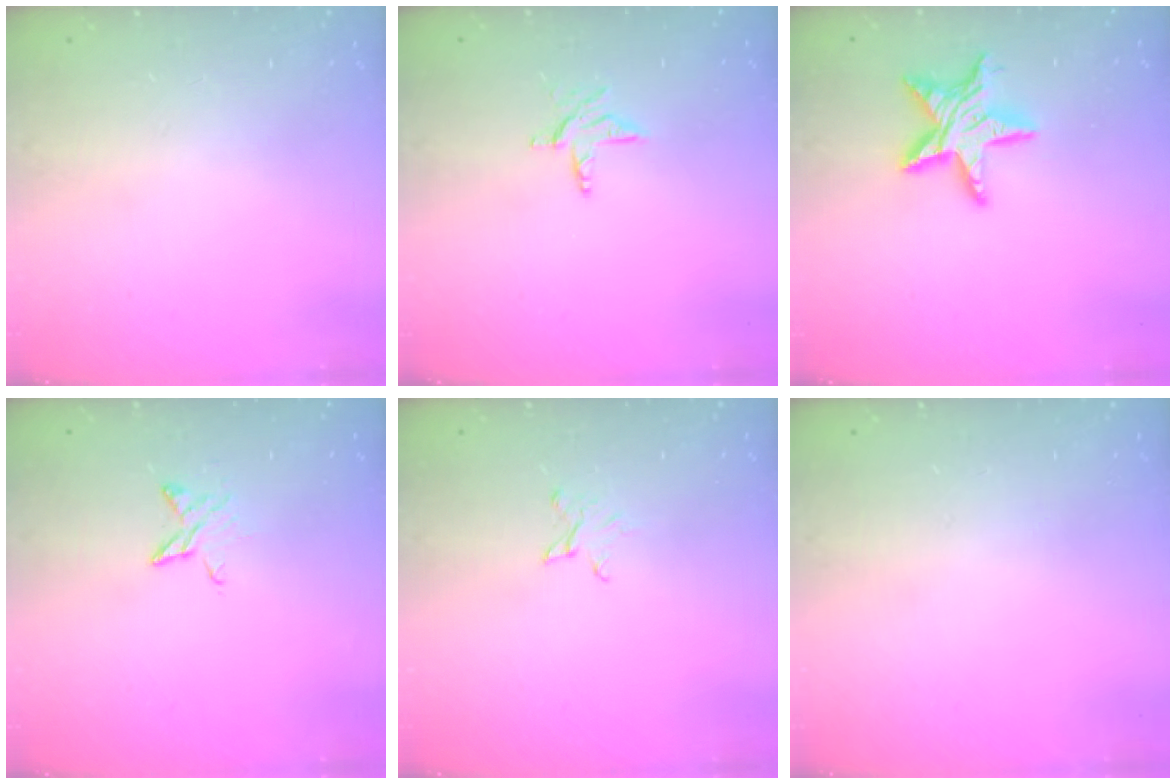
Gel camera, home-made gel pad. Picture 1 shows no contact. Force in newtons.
{"total": 5.8, "press": 5.8, "slide": 0.5}
{"total": 11.7, "press": 11.7, "slide": 0.6}
{"total": 5.7, "press": 5.7, "slide": 0.4}
{"total": 2.6, "press": 2.6, "slide": 0.3}
{"total": 0.0}